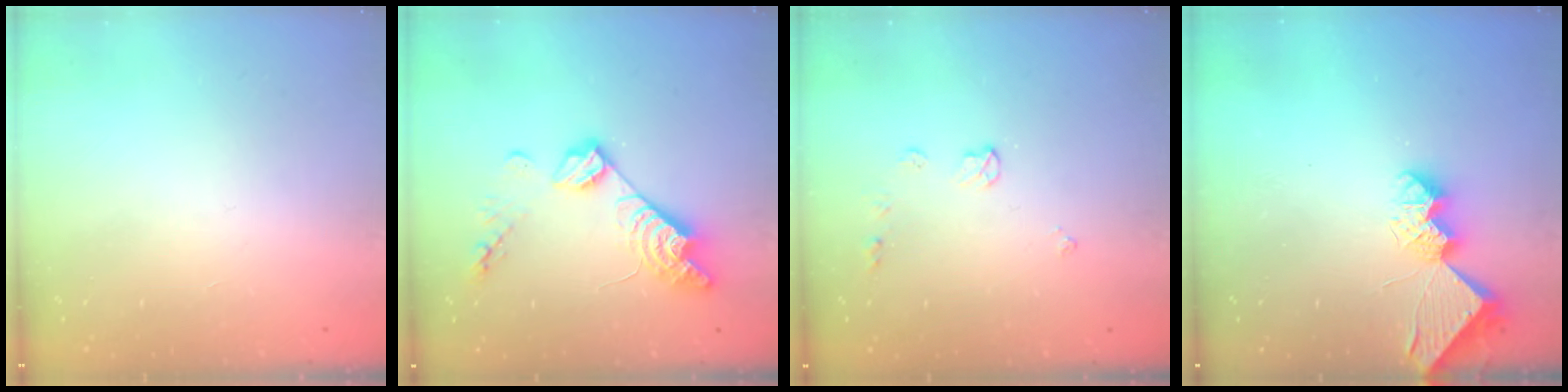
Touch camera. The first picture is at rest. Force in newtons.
{"total": 14.5, "press": 14.5, "slide": 1.0}
{"total": 5.9, "press": 5.8, "slide": 0.7}
{"total": 9.1, "press": 9.1, "slide": 0.4}